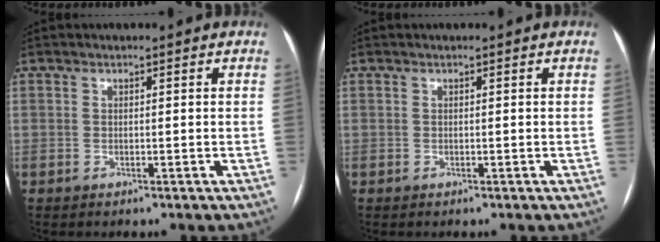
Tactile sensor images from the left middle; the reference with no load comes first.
{"total": 0.0}